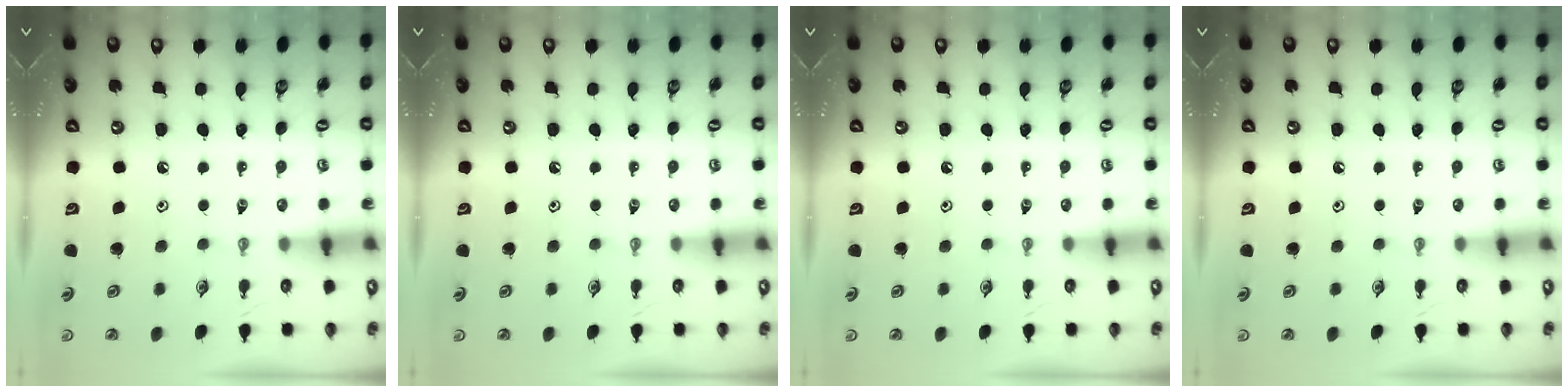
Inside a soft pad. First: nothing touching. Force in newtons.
{"total": 0.0}
{"total": 0.0}
{"total": 0.0}